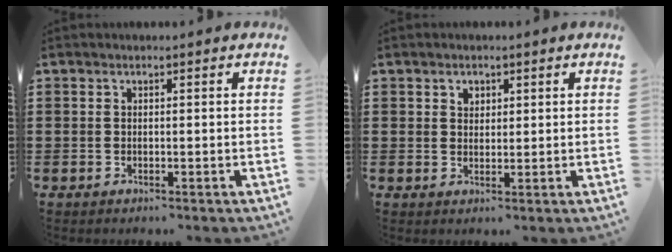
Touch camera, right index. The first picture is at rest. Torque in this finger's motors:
{"motor_torque": [0.05, -0.04, 0.02, 0.03]}